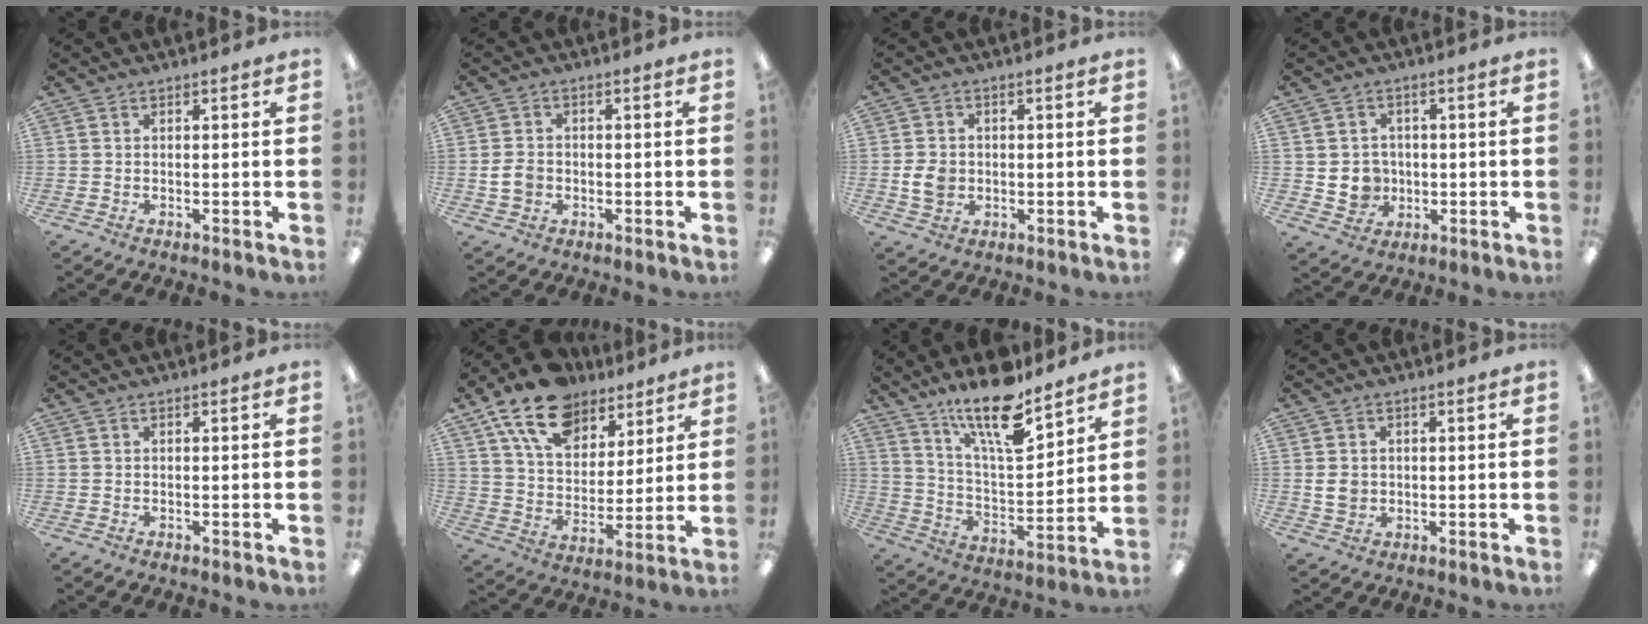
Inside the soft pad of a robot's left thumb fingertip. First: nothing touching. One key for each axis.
{"total": 4.6, "fx": -0.9, "fy": 3.6, "fz": 2.6, "tx": -0.051, "ty": 0.007, "tz": -0.015}
{"total": 5.4, "fx": -0.6, "fy": 4.5, "fz": 2.9, "tx": -0.056, "ty": 0.003, "tz": -0.013}
{"total": 6.4, "fx": -0.3, "fy": 6.1, "fz": 1.9, "tx": -0.036, "ty": 0.009, "tz": 0.000}
{"total": 0.0}
{"total": 17.2, "fx": 11.8, "fy": 9.7, "fz": 7.9, "tx": -0.148, "ty": -0.057, "tz": 0.217}
{"total": 19.3, "fx": 14.3, "fy": 5.7, "fz": 11.6, "tx": -0.200, "ty": -0.087, "tz": 0.241}
{"total": 4.2, "fx": 0.1, "fy": 3.5, "fz": 2.2, "tx": -0.049, "ty": 0.005, "tz": 0.002}